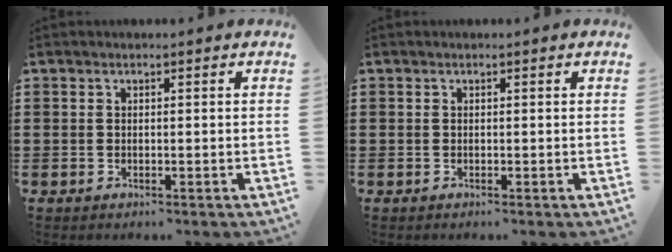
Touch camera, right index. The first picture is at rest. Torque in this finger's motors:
{"motor_torque": [-0.50, -0.24, -0.15, -0.11]}